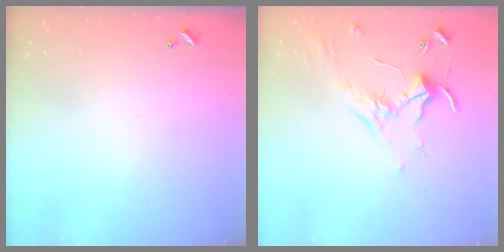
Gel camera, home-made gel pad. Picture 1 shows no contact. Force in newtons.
{"total": 1.8, "press": 1.8, "slide": 0.4}